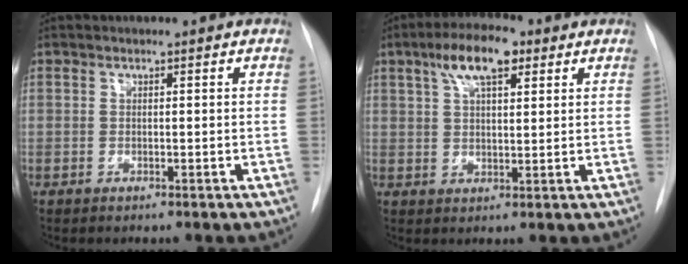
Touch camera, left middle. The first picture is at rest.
{"total": 8.2, "force": [4.3, 2.7, 6.4], "torque": [-0.120, 0.020, 0.075]}